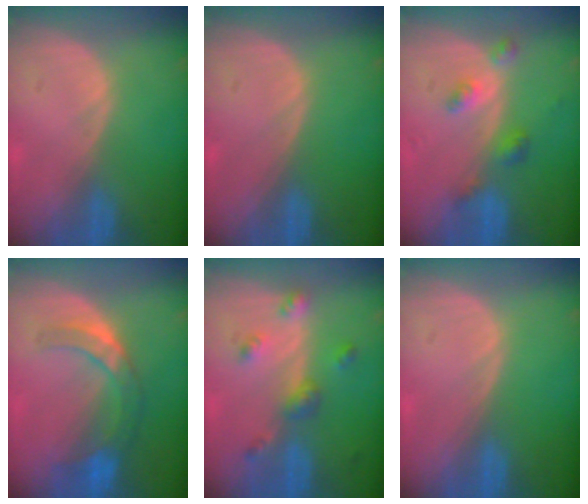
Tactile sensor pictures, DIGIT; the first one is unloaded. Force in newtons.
{"total": 0.0}
{"total": 4.3, "press": 4.0, "slide": 1.7}
{"total": 7.2, "press": 6.4, "slide": 3.3}
{"total": 4.9, "press": 4.4, "slide": 2.2}
{"total": 0.0}